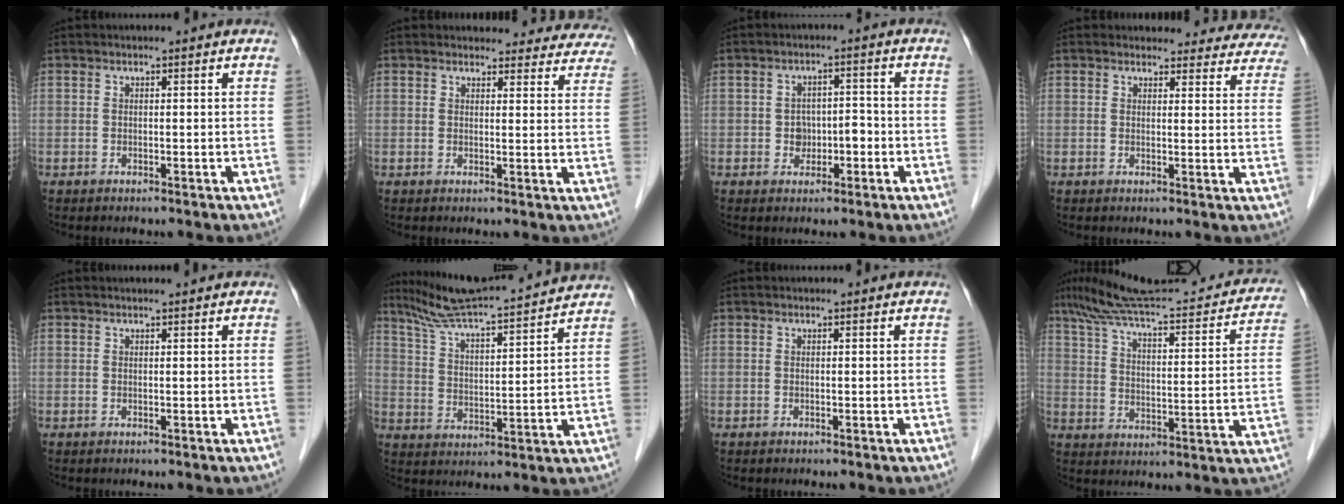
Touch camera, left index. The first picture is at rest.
{"total": 16.1, "force": [15.2, 4.7, 2.4], "torque": [0.010, -0.025, 0.148]}
{"total": 3.7, "force": [-1.3, 2.6, 2.2], "torque": [-0.032, 0.015, -0.018]}
{"total": 15.5, "force": [14.6, 4.7, 2.0], "torque": [0.018, -0.028, 0.137]}
{"total": 1.0, "force": [0.8, -0.1, 0.5], "torque": [-0.006, 0.009, 0.016]}
{"total": 18.0, "force": [16.5, 0.0, 7.1], "torque": [-0.127, 0.011, 0.251]}
{"total": 0.0}
{"total": 27.6, "force": [24.1, 3.8, 12.9], "torque": [-0.196, -0.006, 0.319]}